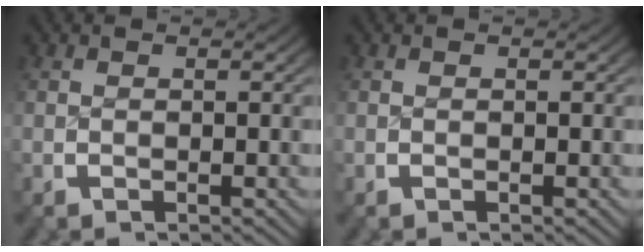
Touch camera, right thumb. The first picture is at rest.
{"total": 0.0}